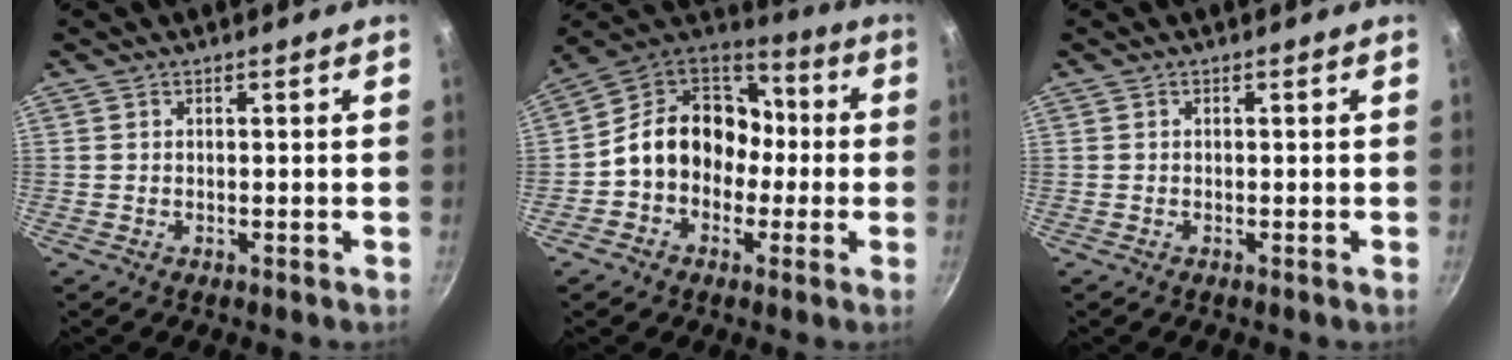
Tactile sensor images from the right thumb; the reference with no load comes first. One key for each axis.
{"total": 18.0, "fx": -0.6, "fy": 15.0, "fz": 10.1, "tx": -0.129, "ty": 0.059, "tz": -0.013}
{"total": 0.0}